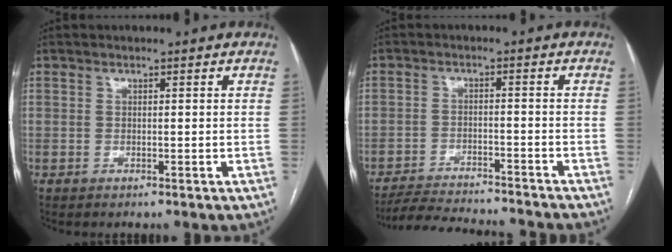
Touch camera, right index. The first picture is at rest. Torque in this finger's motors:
{"motor_torque": [-1.23, -0.89, -1.05, -0.21]}